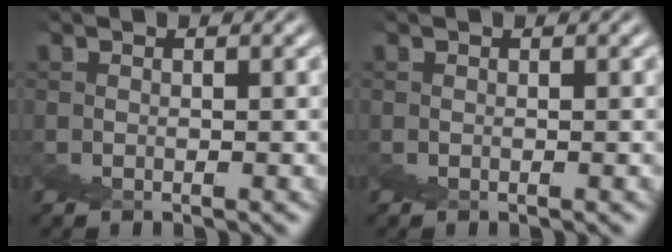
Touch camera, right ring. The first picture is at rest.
{"total": 0.0}